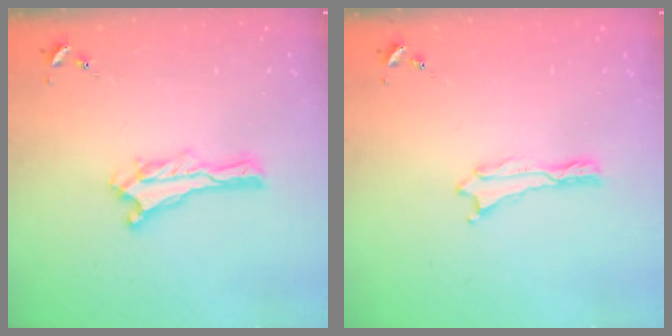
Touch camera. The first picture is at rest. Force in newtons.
{"total": 0.0}